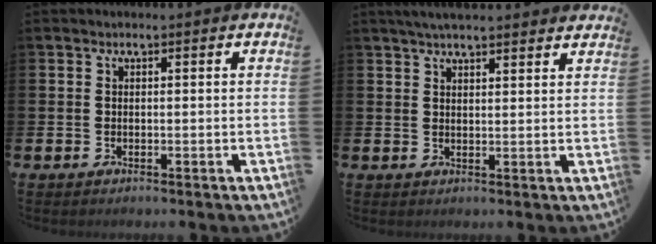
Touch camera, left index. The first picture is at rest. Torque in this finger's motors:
{"motor_torque": [1.02, -1.12, 0.29, 0.04]}